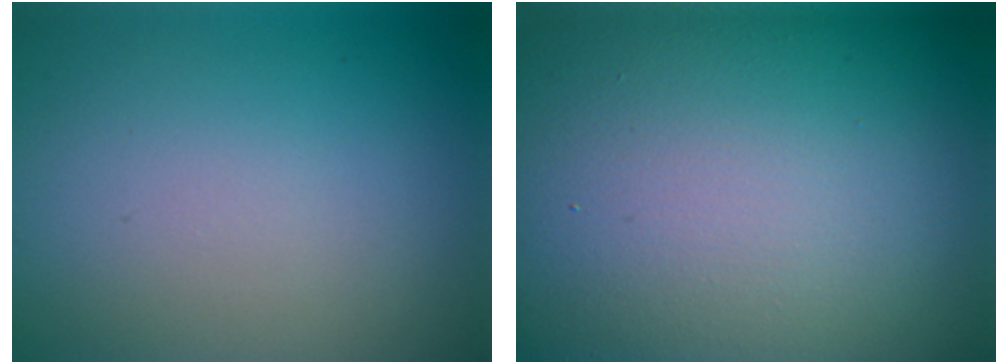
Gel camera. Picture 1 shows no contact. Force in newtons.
{"total": 28.1, "press": 28.1, "slide": 0.8}